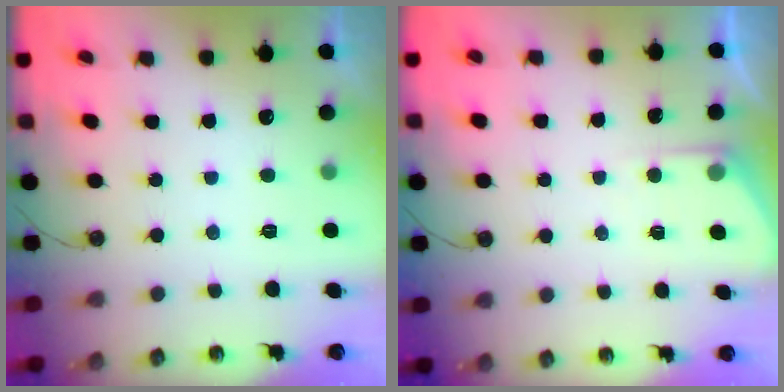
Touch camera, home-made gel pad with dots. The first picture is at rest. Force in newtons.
{"total": 3.9, "press": 3.9, "slide": 0.4}